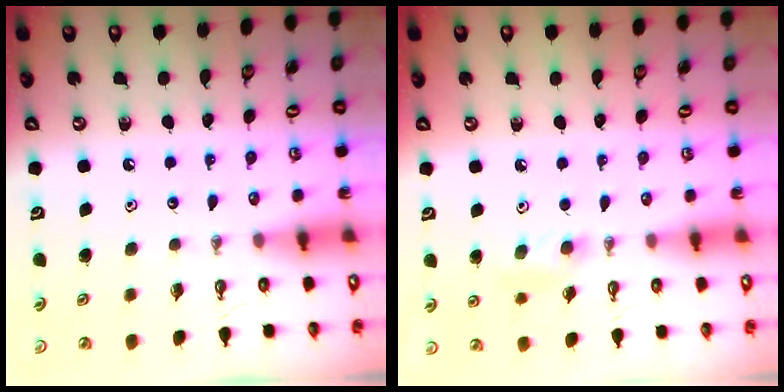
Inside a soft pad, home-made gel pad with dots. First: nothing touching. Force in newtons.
{"total": 8.4, "press": 7.2, "slide": 4.3}